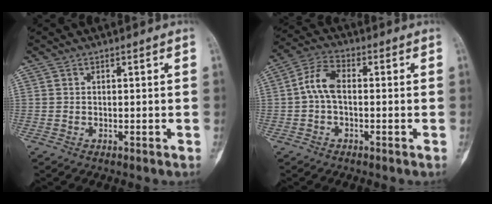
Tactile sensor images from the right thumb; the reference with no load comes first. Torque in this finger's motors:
{"motor_torque": [0.03, 0.03, 0.18, -0.18, 0.04]}